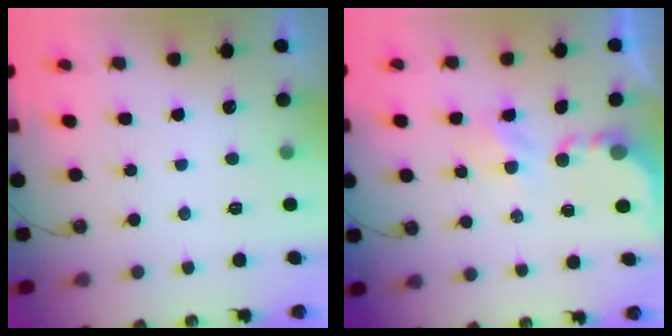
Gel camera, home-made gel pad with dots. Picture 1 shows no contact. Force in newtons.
{"total": 4.0, "press": 4.0, "slide": 0.4}